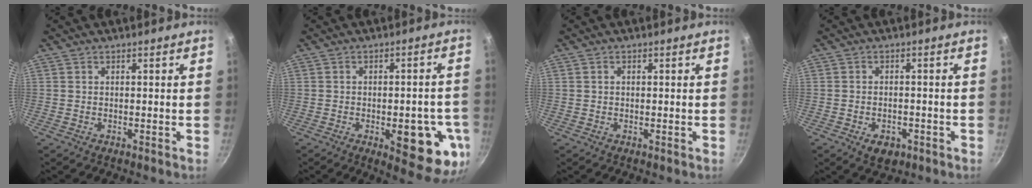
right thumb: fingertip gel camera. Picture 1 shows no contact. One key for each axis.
{"total": 13.7, "fx": -4.0, "fy": 5.3, "fz": 12.0, "tx": -0.107, "ty": 0.004, "tz": -0.045}
{"total": 0.6, "fx": 0.1, "fy": 0.5, "fz": 0.3, "tx": -0.005, "ty": 0.004, "tz": 0.002}
{"total": 4.4, "fx": -2.1, "fy": 2.8, "fz": 2.7, "tx": -0.033, "ty": 0.012, "tz": -0.022}